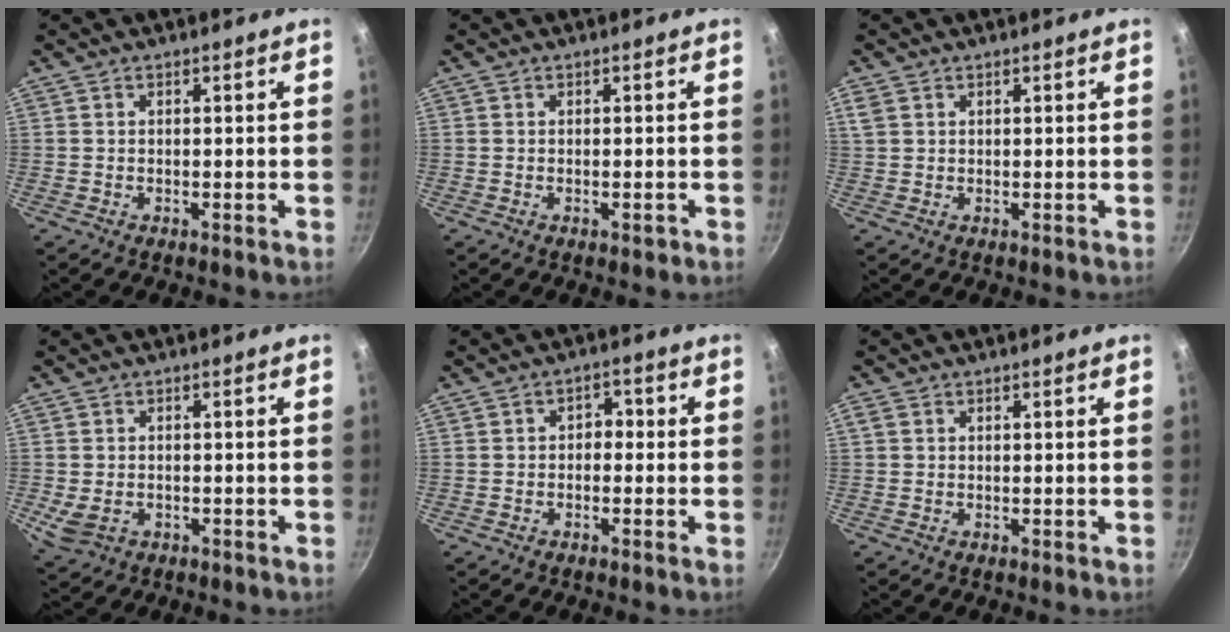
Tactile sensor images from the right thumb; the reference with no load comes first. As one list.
[{"total": 1.0, "force": [-0.4, 0.5, 0.8], "torque": [-0.008, 0.002, -0.005]}, {"total": 2.3, "force": [1.1, 1.6, 1.3], "torque": [-0.027, 0.003, 0.027]}, {"total": 4.6, "force": [-1.1, 3.4, 2.8], "torque": [-0.056, -0.005, -0.012]}, {"total": 2.5, "force": [-0.5, 1.9, 1.5], "torque": [-0.003, 0.011, -0.014]}, {"total": 0.9, "force": [0.3, 0.8, 0.4], "torque": [-0.010, 0.004, 0.005]}]